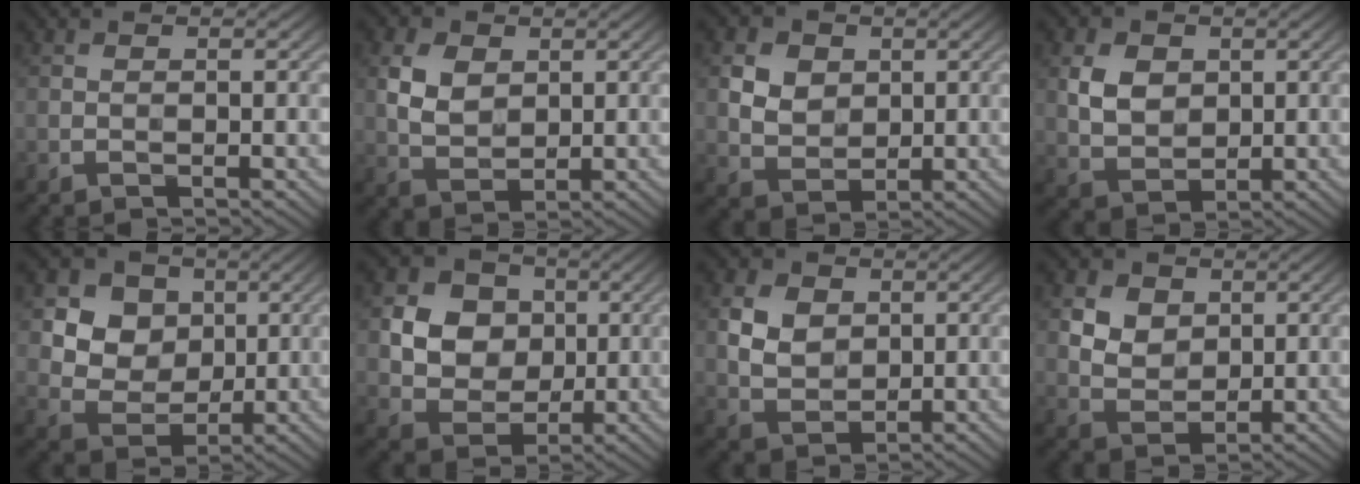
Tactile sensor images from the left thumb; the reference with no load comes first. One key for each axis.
{"total": 5.3, "fx": 1.7, "fy": 3.7, "fz": 3.4, "tx": -0.080, "ty": 0.004, "tz": 0.032}
{"total": 5.8, "fx": 2.0, "fy": 4.6, "fz": 2.9, "tx": -0.093, "ty": -0.001, "tz": 0.030}
{"total": 5.5, "fx": 1.4, "fy": 4.3, "fz": 3.2, "tx": -0.076, "ty": -0.001, "tz": 0.026}
{"total": 9.3, "fx": 3.4, "fy": 7.6, "fz": 4.2, "tx": -0.123, "ty": -0.005, "tz": 0.074}
{"total": 8.4, "fx": 1.6, "fy": 7.2, "fz": 4.0, "tx": -0.104, "ty": 0.007, "tz": 0.021}
{"total": 5.7, "fx": 1.6, "fy": 4.5, "fz": 3.3, "tx": -0.085, "ty": 0.000, "tz": 0.025}
{"total": 6.3, "fx": 2.7, "fy": 4.7, "fz": 3.3, "tx": -0.102, "ty": -0.002, "tz": 0.049}